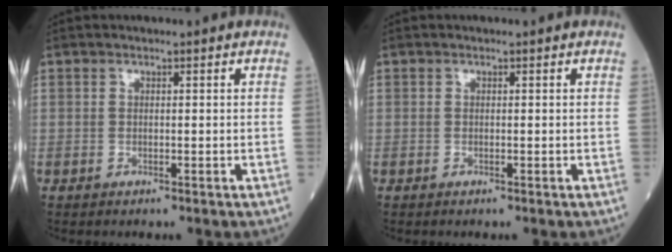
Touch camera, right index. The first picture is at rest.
{"total": 0.0}